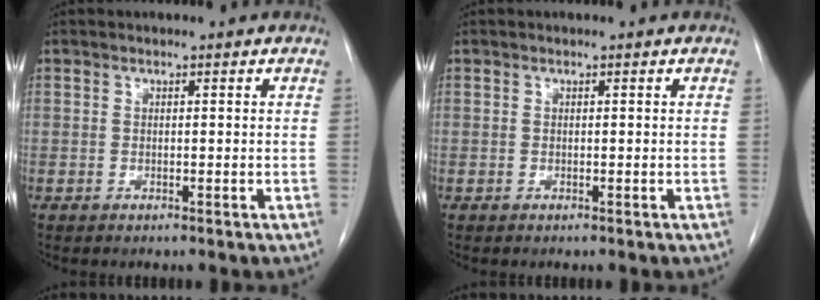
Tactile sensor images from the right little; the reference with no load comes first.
{"total": 0.0}